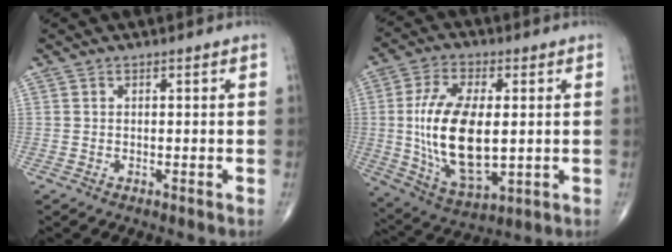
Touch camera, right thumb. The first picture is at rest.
{"total": 18.2, "force": [0.3, 8.9, 15.9], "torque": [-0.302, -0.015, 0.017]}